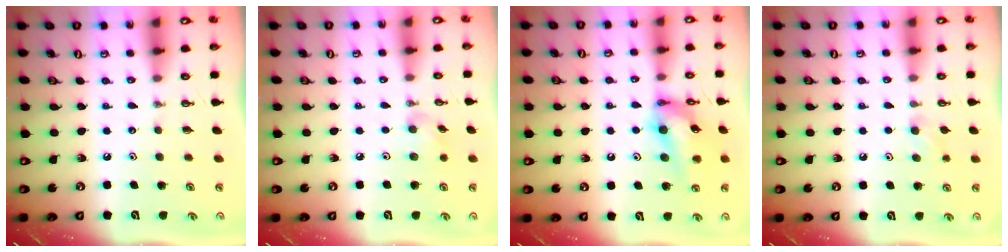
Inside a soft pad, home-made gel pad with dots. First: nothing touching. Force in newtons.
{"total": 5.6, "press": 5.6, "slide": 0.6}
{"total": 14.8, "press": 14.8, "slide": 1.3}
{"total": 4.9, "press": 4.8, "slide": 1.0}